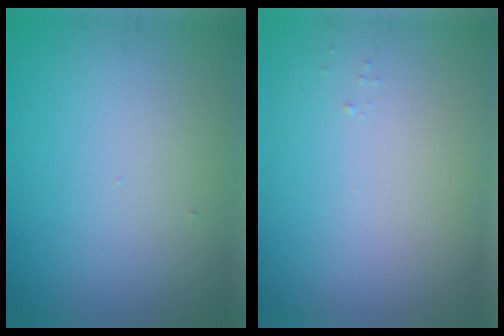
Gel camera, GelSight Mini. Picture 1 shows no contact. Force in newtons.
{"total": 0.0}